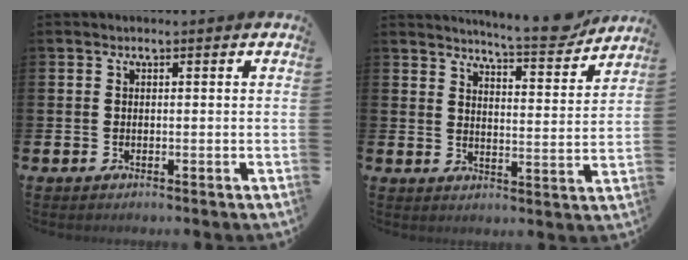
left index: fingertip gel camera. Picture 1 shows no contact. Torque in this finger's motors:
{"motor_torque": [0.07, -0.43, 0.50, 0.12]}